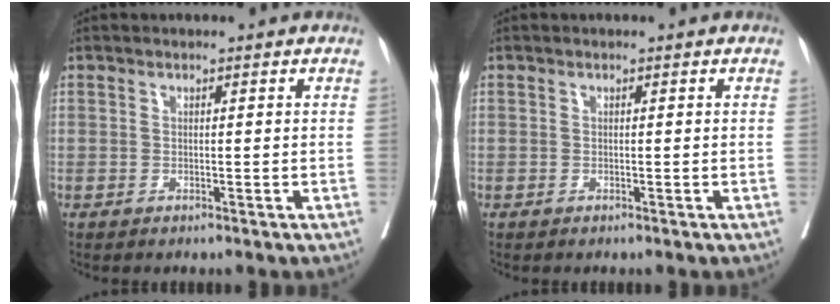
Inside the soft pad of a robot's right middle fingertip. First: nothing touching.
{"total": 0.0}